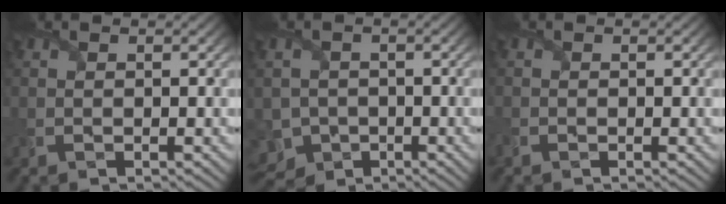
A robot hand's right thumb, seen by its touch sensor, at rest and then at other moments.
{"total": 6.0, "force": [-2.8, 4.9, 2.1], "torque": [-0.057, -0.023, -0.049]}
{"total": 0.8, "force": [-0.7, 0.3, 0.2], "torque": [-0.008, -0.004, -0.016]}